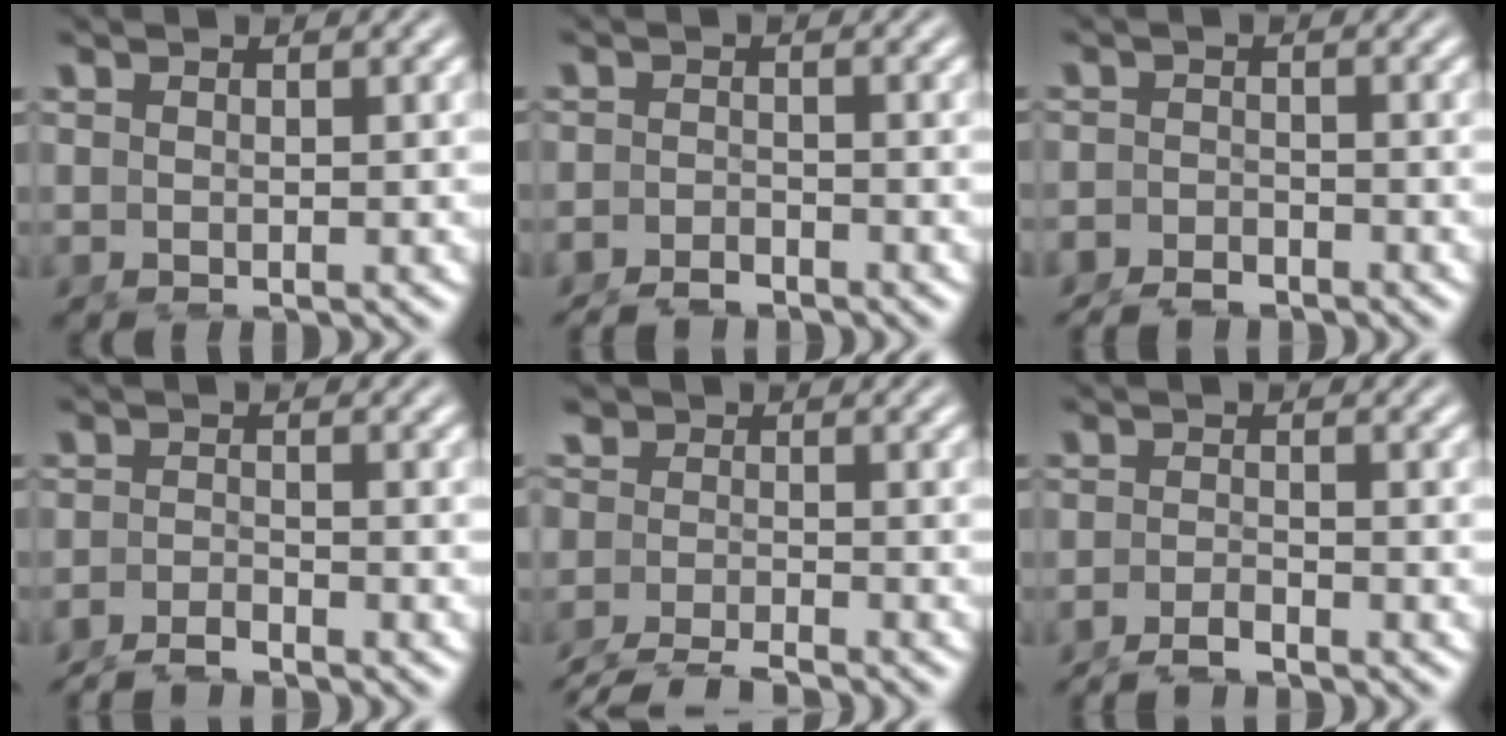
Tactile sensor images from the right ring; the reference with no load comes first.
{"total": 2.3, "force": [-2.3, 0.2, -0.1], "torque": [0.002, -0.009, -0.038]}
{"total": 2.5, "force": [-2.4, 0.4, -0.3], "torque": [0.005, -0.013, -0.039]}
{"total": 2.2, "force": [-2.1, -0.1, 0.2], "torque": [-0.001, -0.004, -0.039]}
{"total": 2.9, "force": [-2.6, 1.1, 0.5], "torque": [-0.003, -0.010, -0.046]}
{"total": 1.9, "force": [-1.8, -0.2, 0.3], "torque": [-0.006, -0.002, -0.034]}